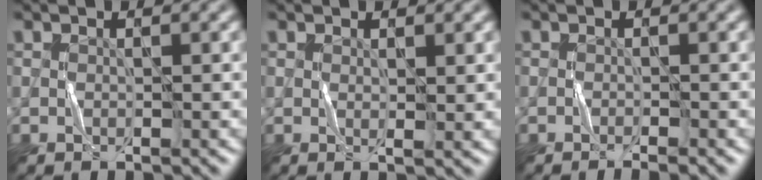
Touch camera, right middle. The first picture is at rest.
{"total": 1.0, "force": [0.4, 0.2, 0.8], "torque": [-0.013, -0.003, 0.008]}
{"total": 1.6, "force": [-1.1, 0.2, 1.2], "torque": [-0.015, -0.001, -0.020]}